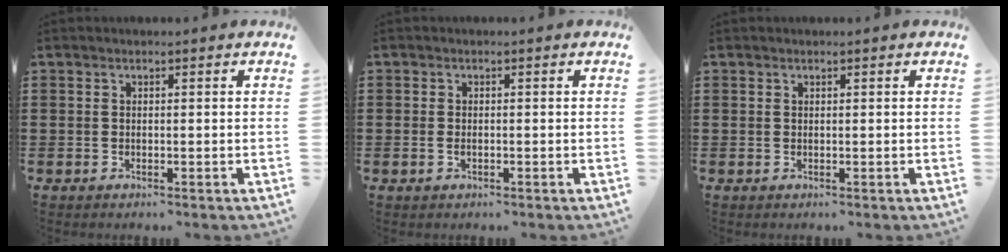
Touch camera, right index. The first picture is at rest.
{"total": 1.0, "force": [-0.2, 0.5, 0.8], "torque": [-0.017, 0.000, -0.005]}
{"total": 0.0}